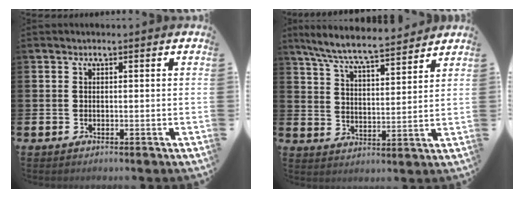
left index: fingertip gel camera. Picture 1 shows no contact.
{"total": 7.4, "force": [7.0, 0.3, 2.4], "torque": [-0.073, -0.044, 0.122]}